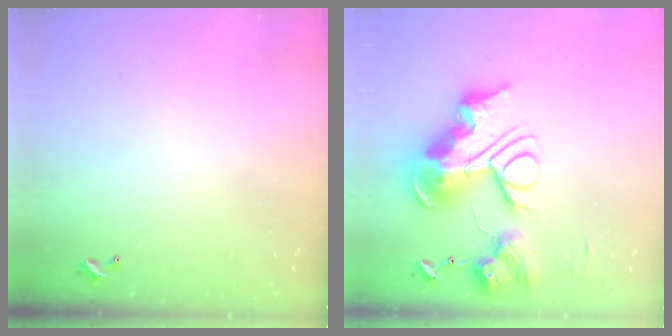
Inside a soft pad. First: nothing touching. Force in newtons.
{"total": 0.9, "press": 0.9, "slide": 0.0}